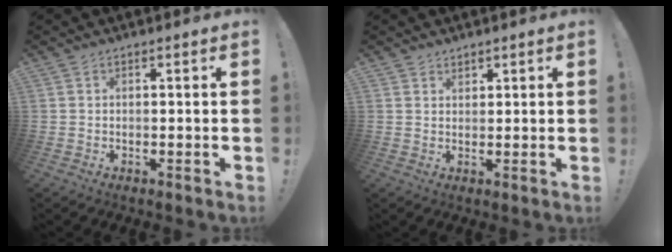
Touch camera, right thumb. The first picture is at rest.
{"total": 1.7, "force": [1.4, 0.9, 0.1], "torque": [0.012, -0.013, 0.024]}